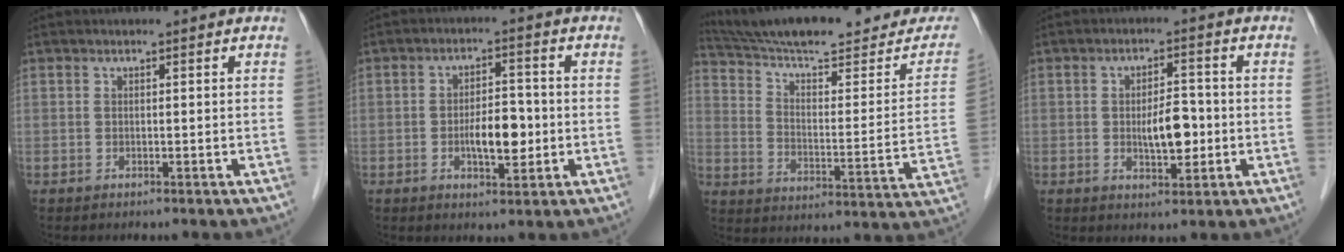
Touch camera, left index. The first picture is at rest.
{"total": 5.8, "force": [-1.1, 2.2, 5.2], "torque": [-0.091, 0.003, -0.016]}
{"total": 25.5, "force": [22.4, 4.3, 11.3], "torque": [-0.165, -0.027, 0.306]}
{"total": 5.3, "force": [-0.7, 2.1, 4.8], "torque": [-0.083, 0.002, -0.007]}